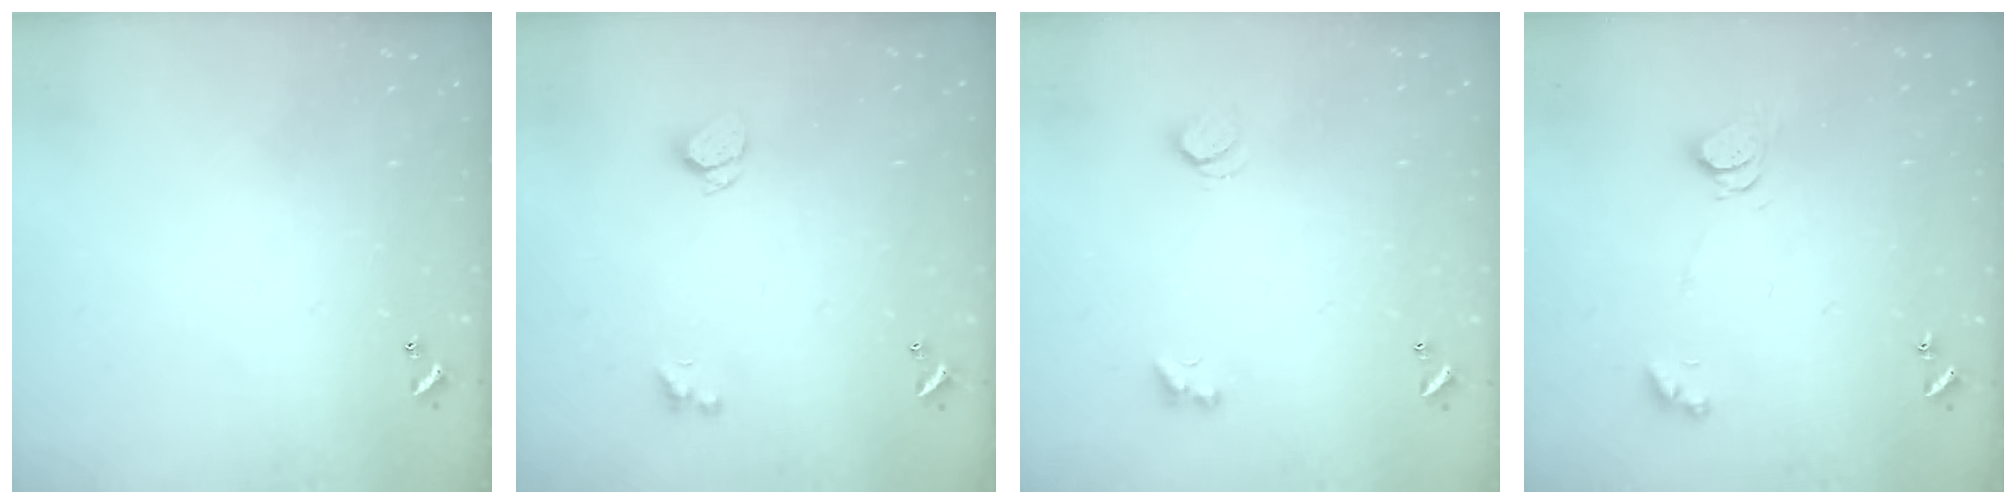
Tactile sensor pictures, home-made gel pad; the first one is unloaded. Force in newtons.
{"total": 2.4, "press": 2.3, "slide": 0.6}
{"total": 2.3, "press": 1.9, "slide": 1.1}
{"total": 4.0, "press": 4.0, "slide": 0.2}